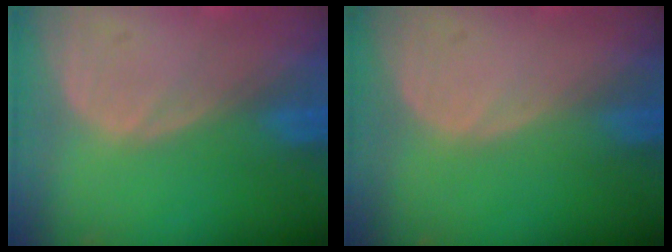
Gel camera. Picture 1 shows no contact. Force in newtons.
{"total": 0.0}